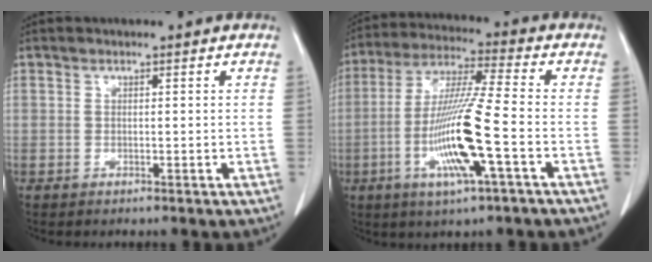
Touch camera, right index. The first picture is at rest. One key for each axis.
{"total": 14.0, "fx": -4.0, "fy": 0.0, "fz": 13.4, "tx": -0.272, "ty": -0.012, "tz": -0.081}